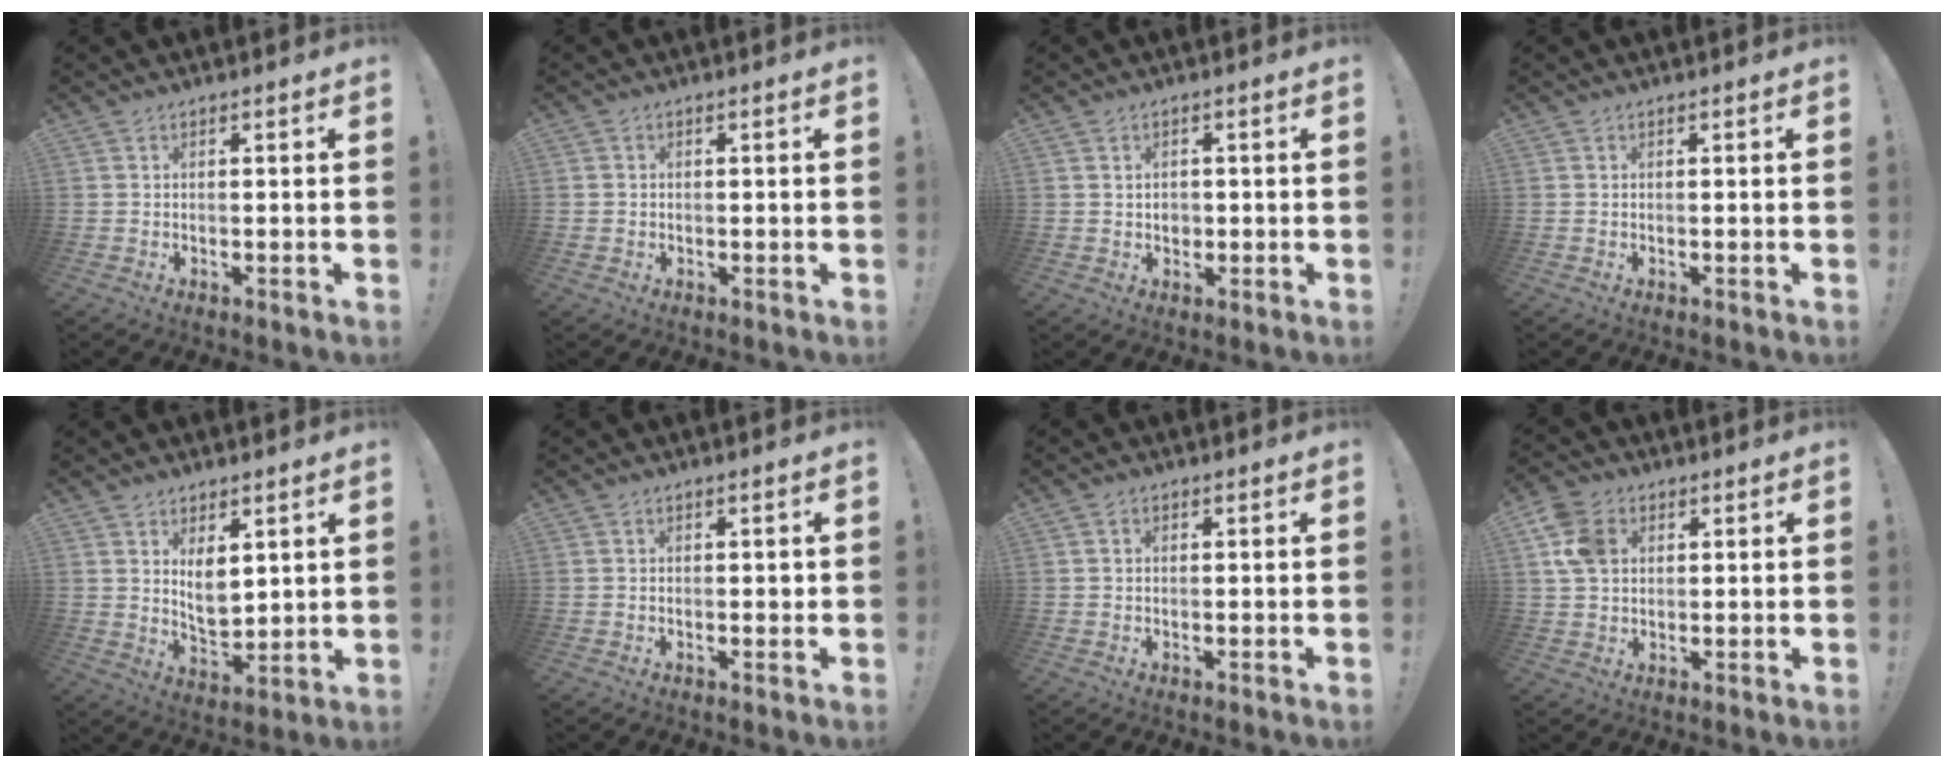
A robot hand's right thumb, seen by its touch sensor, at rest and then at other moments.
{"total": 1.2, "force": [-0.3, 1.1, 0.1], "torque": [0.000, 0.003, -0.006]}
{"total": 2.2, "force": [0.2, 2.1, 0.6], "torque": [-0.001, -0.001, 0.000]}
{"total": 0.0}
{"total": 7.4, "force": [3.6, 4.6, 4.7], "torque": [-0.072, -0.030, 0.066]}
{"total": 0.8, "force": [0.1, 0.6, 0.5], "torque": [0.001, -0.001, 0.000]}
{"total": 1.0, "force": [0.1, 1.0, 0.3], "torque": [-0.006, 0.005, 0.001]}
{"total": 9.7, "force": [2.6, 7.3, 5.8], "torque": [-0.104, 0.008, 0.053]}